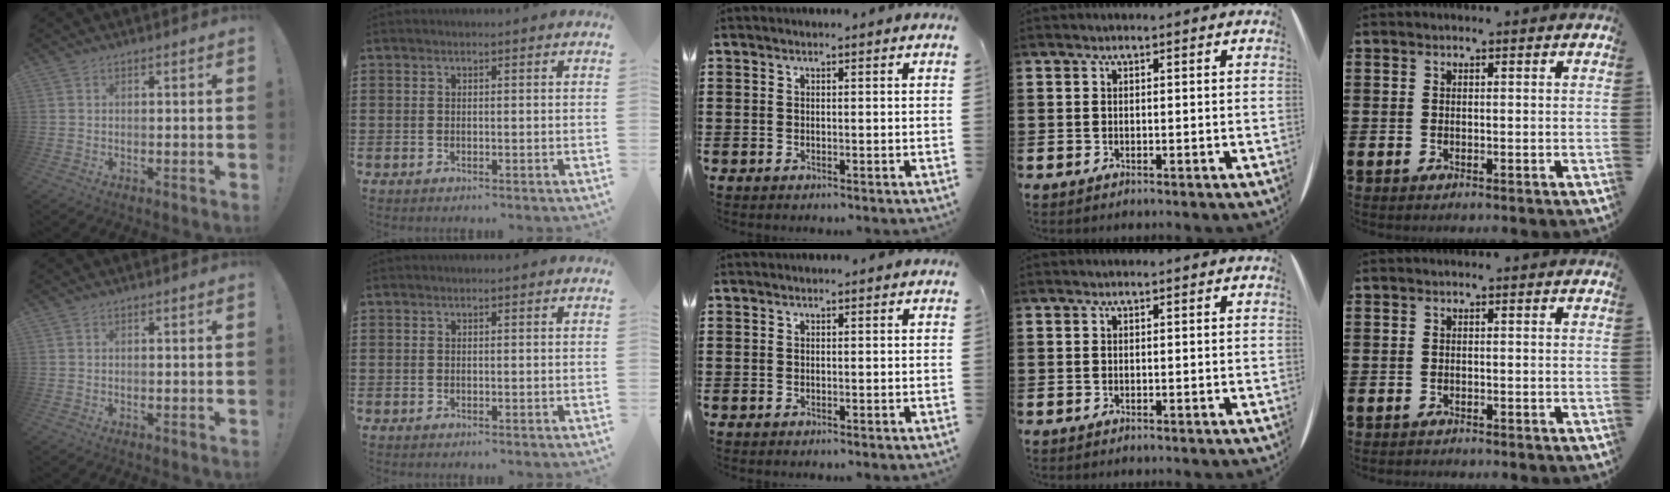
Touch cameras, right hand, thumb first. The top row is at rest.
{}